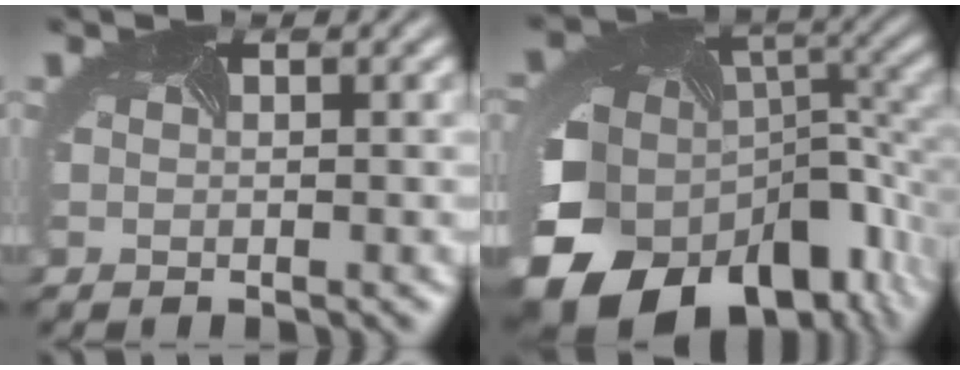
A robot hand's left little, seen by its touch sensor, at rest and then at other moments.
{"total": 19.6, "force": [-7.7, 13.7, 11.6], "torque": [-0.249, -0.053, -0.085]}